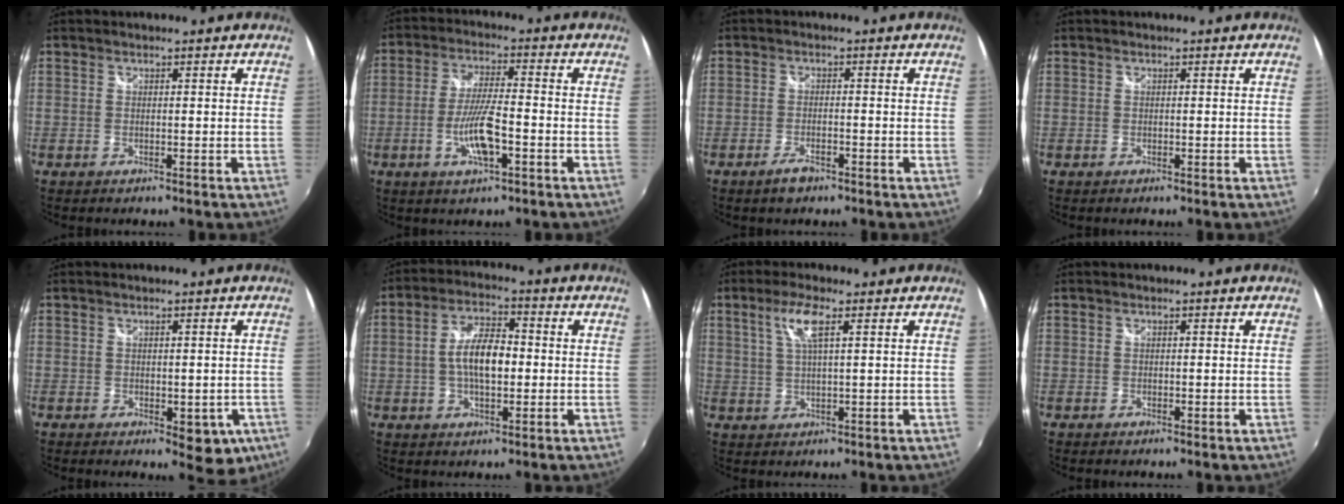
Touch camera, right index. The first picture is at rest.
{"total": 8.7, "force": [-3.2, 1.9, 7.9], "torque": [-0.155, -0.005, -0.059]}
{"total": 3.2, "force": [-2.3, 1.2, 2.0], "torque": [-0.046, -0.004, -0.043]}
{"total": 0.0}
{"total": 6.6, "force": [-2.5, 3.6, 4.9], "torque": [-0.060, -0.011, -0.025]}
{"total": 8.7, "force": [-0.6, 3.9, 7.8], "torque": [-0.146, 0.011, -0.010]}
{"total": 5.3, "force": [2.2, 0.6, 4.8], "torque": [-0.096, 0.003, 0.043]}
{"total": 0.0}